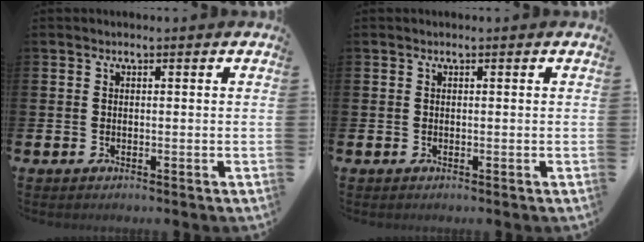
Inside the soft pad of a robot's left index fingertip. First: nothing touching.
{"total": 0.0}